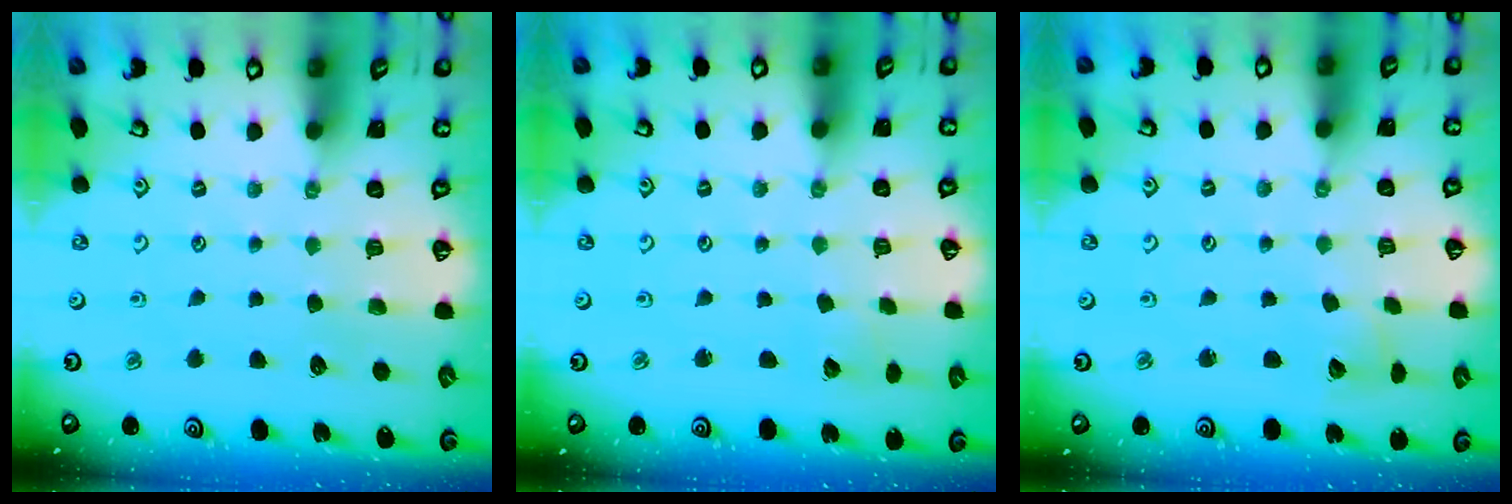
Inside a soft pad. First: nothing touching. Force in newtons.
{"total": 1.4, "press": 1.4, "slide": 0.1}
{"total": 2.6, "press": 2.6, "slide": 0.4}